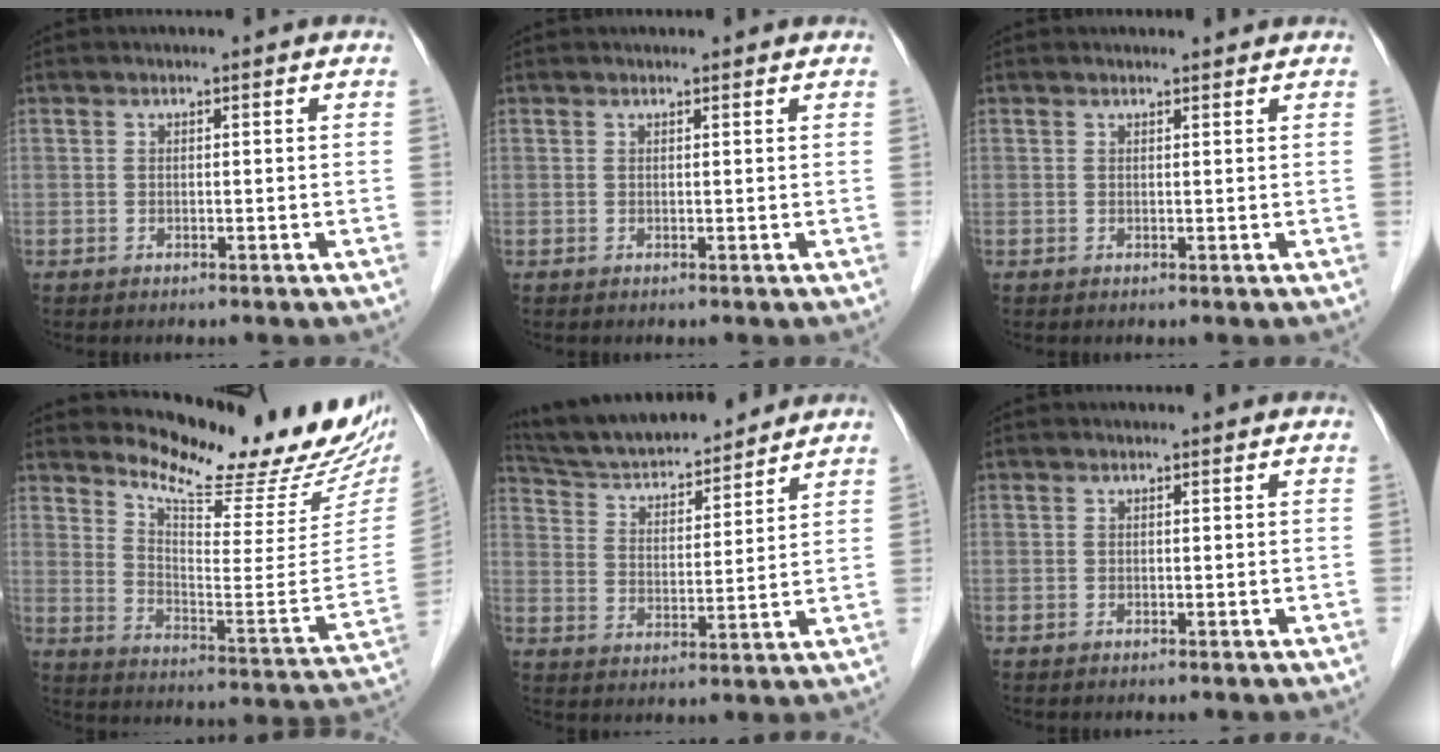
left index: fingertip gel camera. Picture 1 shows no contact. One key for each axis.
{"total": 1.6, "fx": 1.6, "fy": 0.3, "fz": 0.4, "tx": -0.011, "ty": 0.016, "tz": 0.021}
{"total": 1.4, "fx": 1.4, "fy": 0.1, "fz": 0.1, "tx": -0.010, "ty": 0.004, "tz": 0.020}
{"total": 19.5, "fx": 17.5, "fy": 2.3, "fz": 8.4, "tx": -0.139, "ty": -0.086, "tz": 0.235}
{"total": 16.8, "fx": 15.5, "fy": 3.2, "fz": 5.7, "tx": -0.100, "ty": 0.021, "tz": 0.255}
{"total": 0.0}